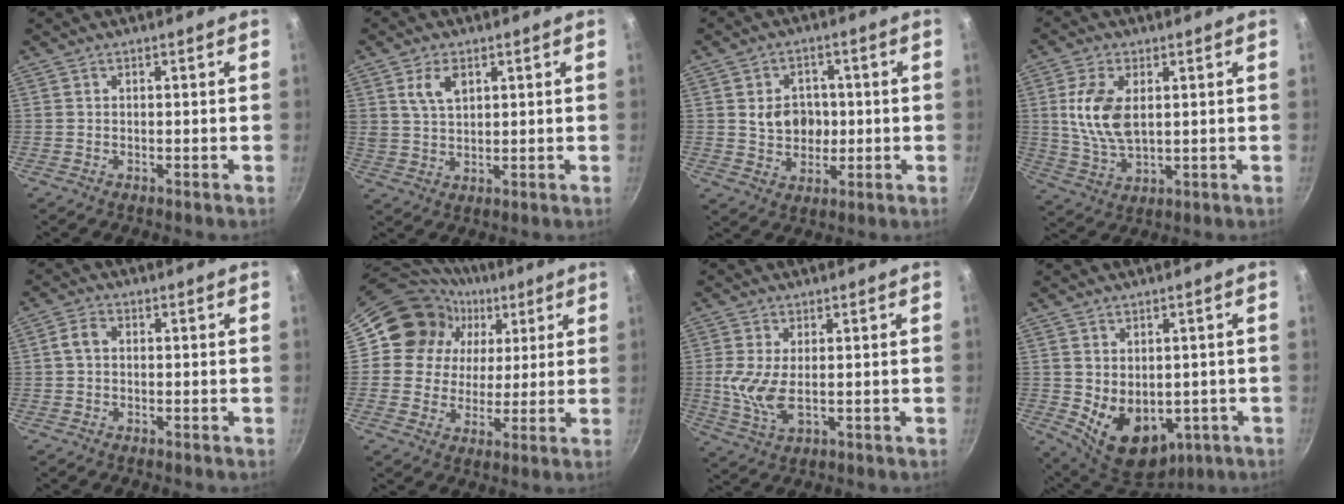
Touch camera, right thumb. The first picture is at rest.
{"total": 5.8, "force": [2.5, 3.5, 3.9], "torque": [-0.061, -0.008, 0.051]}
{"total": 8.1, "force": [0.5, 6.6, 4.6], "torque": [-0.043, 0.002, 0.009]}
{"total": 10.4, "force": [1.9, 5.8, 8.4], "torque": [-0.165, -0.013, 0.042]}
{"total": 2.8, "force": [0.1, 2.1, 1.9], "torque": [-0.036, 0.012, -0.003]}
{"total": 14.5, "force": [5.3, 12.6, 4.8], "torque": [-0.061, -0.003, 0.076]}
{"total": 7.1, "force": [0.3, 3.3, 6.3], "torque": [-0.134, -0.010, 0.010]}
{"total": 12.2, "force": [-1.7, 8.7, 8.5], "torque": [-0.105, -0.015, 0.004]}